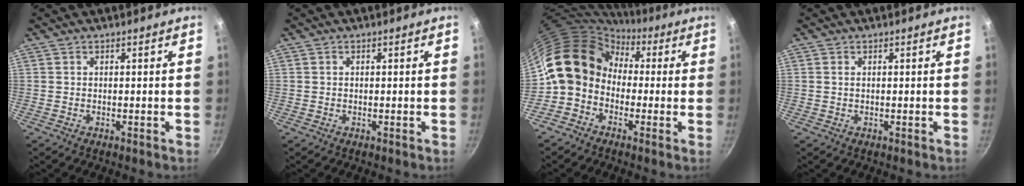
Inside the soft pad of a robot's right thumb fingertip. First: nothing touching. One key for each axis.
{"total": 0.0}
{"total": 13.1, "fx": 0.1, "fy": 10.9, "fz": 7.2, "tx": -0.091, "ty": 0.038, "tz": -0.025}
{"total": 0.7, "fx": 0.2, "fy": 0.4, "fz": 0.6, "tx": -0.010, "ty": 0.001, "tz": 0.003}